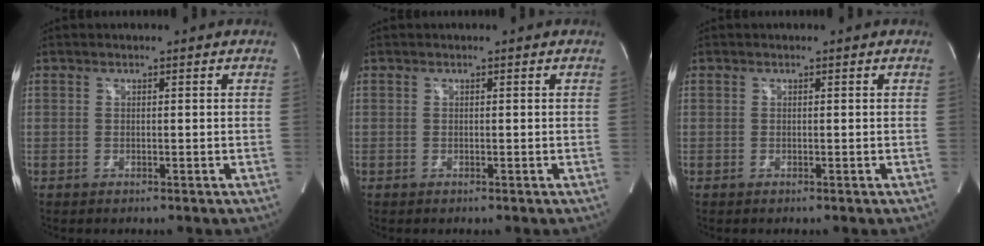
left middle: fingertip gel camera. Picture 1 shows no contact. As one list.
[{"total": 0.0}, {"total": 0.0}]